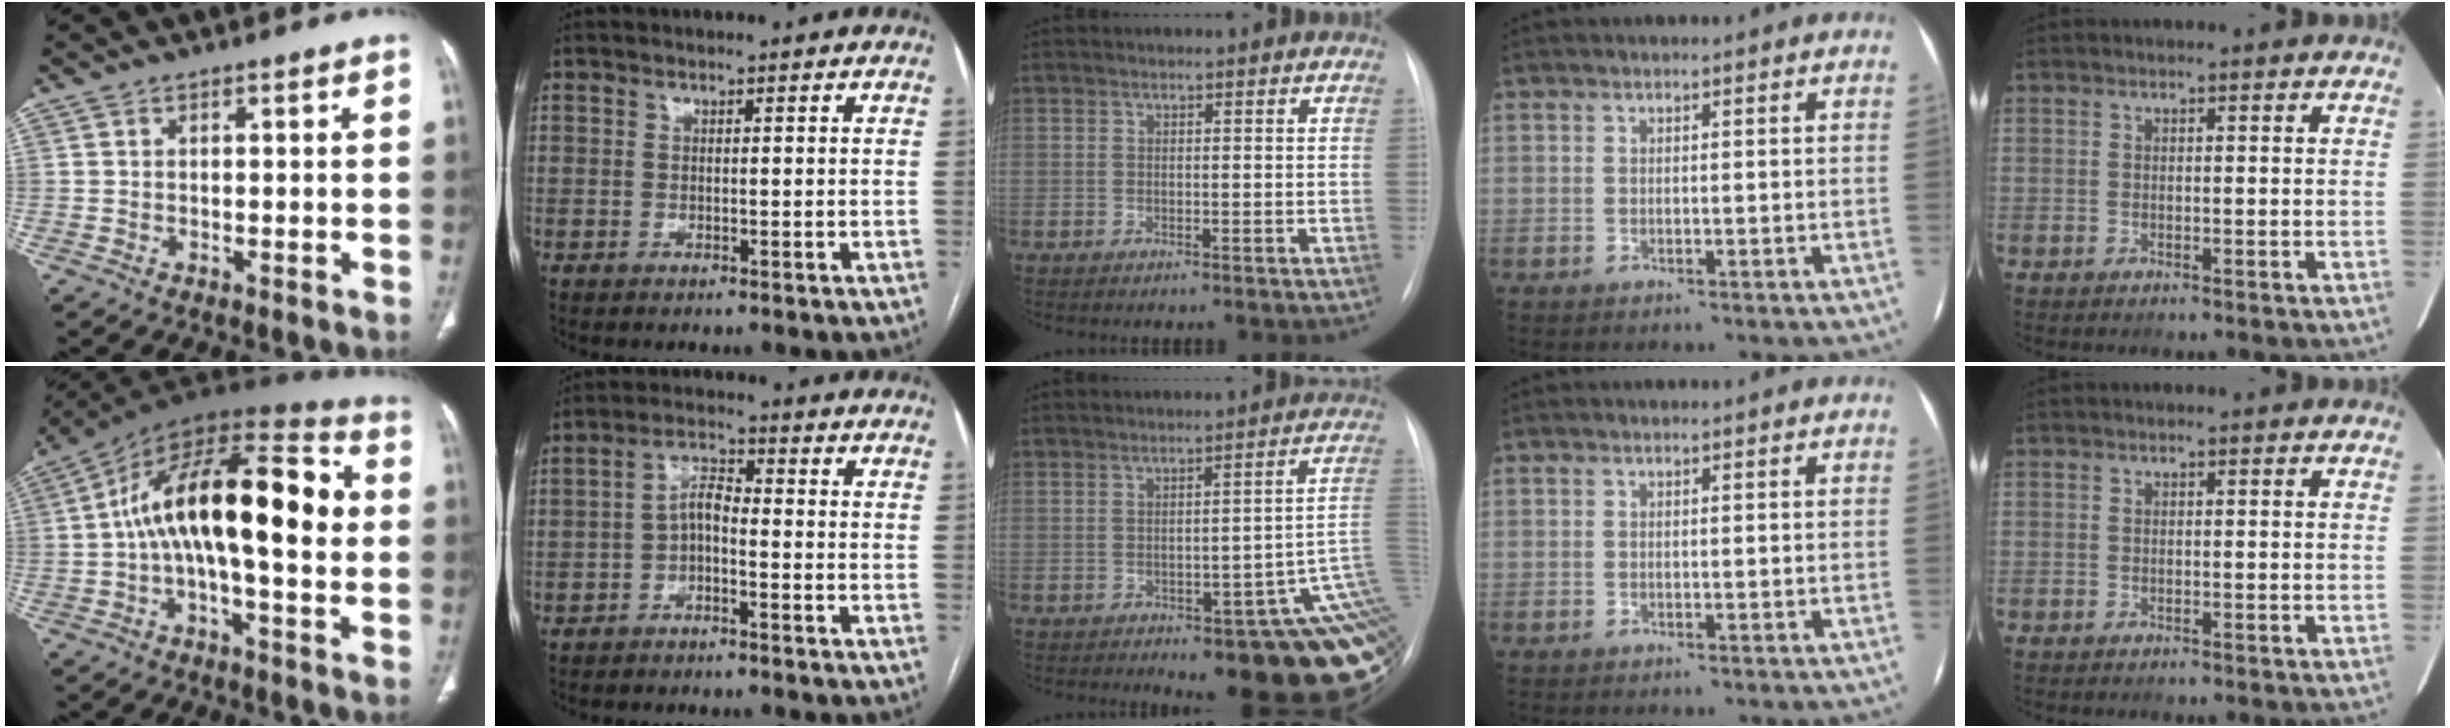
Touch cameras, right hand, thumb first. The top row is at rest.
{"thumb": {"total": 24.3, "force": [1.0, 9.6, 22.2], "torque": [-0.349, 0.044, 0.004]}, "index": {"total": 4.2, "force": [-1.4, 1.4, 3.7], "torque": [-0.072, 0.016, -0.029]}, "middle": {"total": 20.5, "force": [-7.3, 5.7, 18.3], "torque": [-0.117, 0.028, -0.079]}}